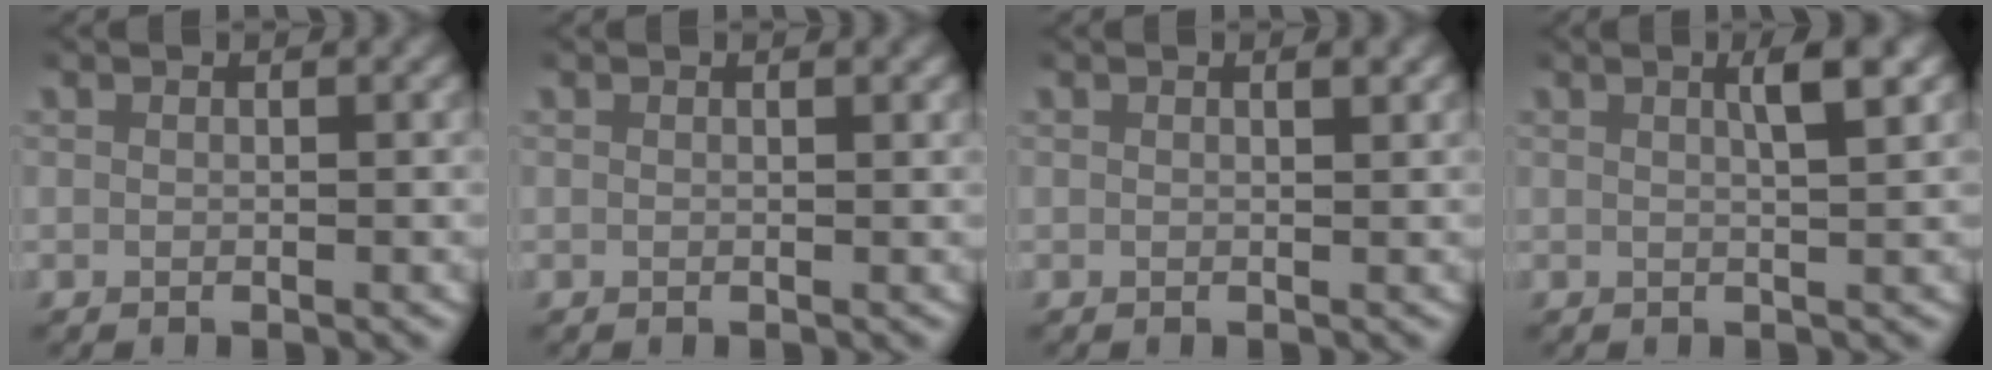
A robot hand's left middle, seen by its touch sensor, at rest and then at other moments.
{"total": 0.0}
{"total": 0.5, "force": [0.3, 0.0, 0.4], "torque": [-0.004, 0.000, 0.005]}
{"total": 2.6, "force": [1.1, 0.0, 2.4], "torque": [-0.039, 0.006, 0.017]}